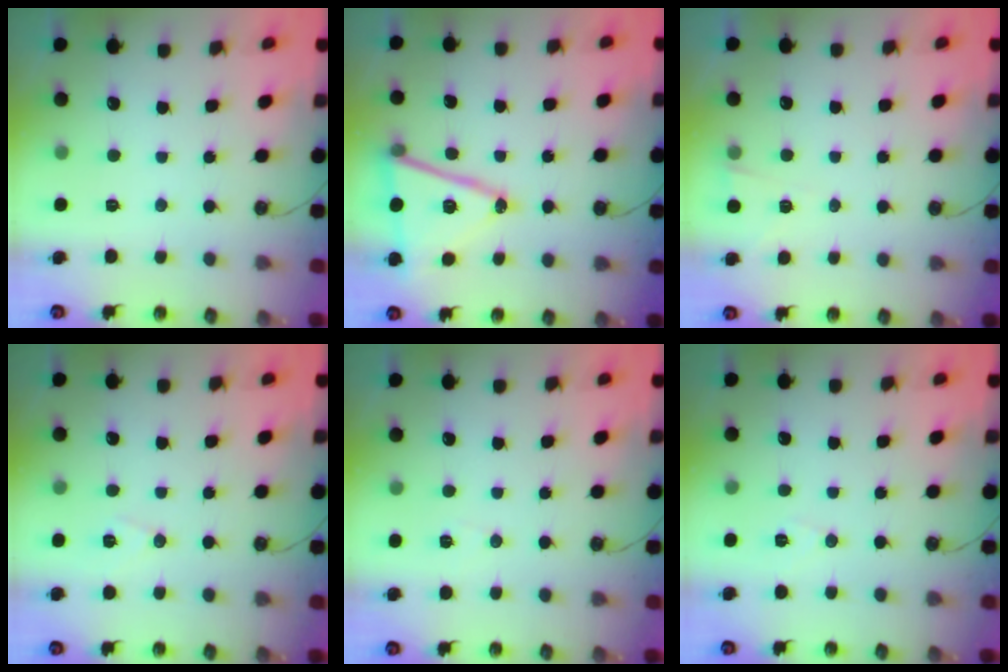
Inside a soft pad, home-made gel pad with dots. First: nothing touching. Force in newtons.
{"total": 15.8, "press": 15.4, "slide": 3.7}
{"total": 2.7, "press": 2.1, "slide": 1.6}
{"total": 6.7, "press": 5.5, "slide": 3.8}
{"total": 3.8, "press": 3.2, "slide": 2.1}
{"total": 6.3, "press": 4.4, "slide": 4.5}